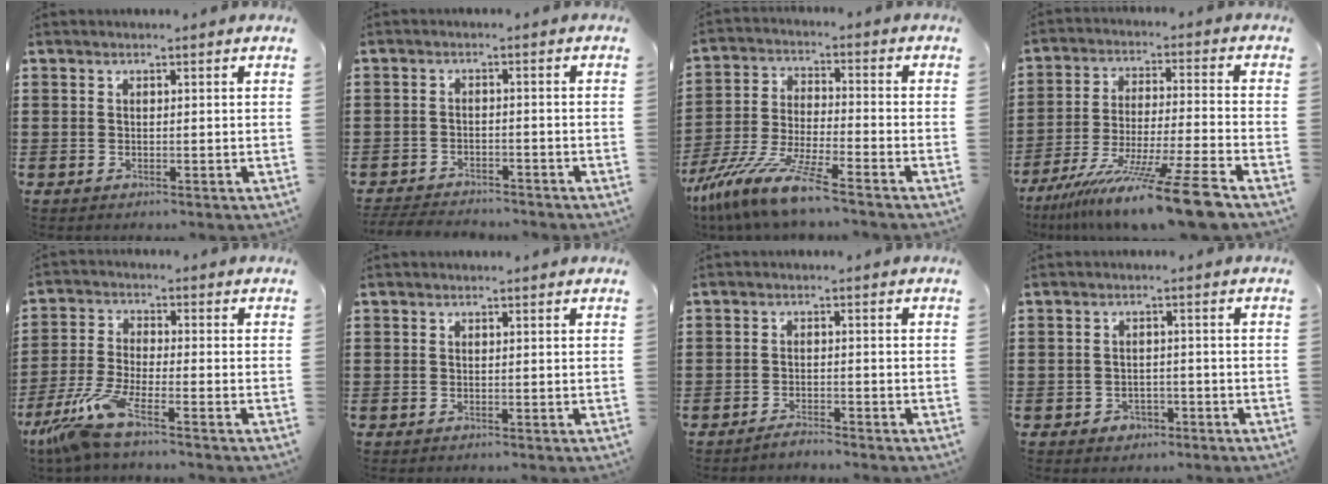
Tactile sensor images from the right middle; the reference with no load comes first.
{"total": 3.4, "force": [-3.3, 0.5, 0.2], "torque": [-0.014, -0.004, -0.073]}
{"total": 10.8, "force": [-9.1, 0.2, 5.7], "torque": [-0.127, -0.001, -0.184]}
{"total": 14.1, "force": [-11.8, -0.9, 7.6], "torque": [-0.122, 0.014, -0.215]}
{"total": 7.2, "force": [-5.3, 0.8, 4.8], "torque": [-0.124, -0.021, -0.107]}
{"total": 0.0}
{"total": 1.8, "force": [-1.8, 0.0, 0.3], "torque": [-0.011, 0.000, -0.034]}
{"total": 1.7, "force": [-1.3, 1.0, 0.2], "torque": [-0.011, -0.001, -0.030]}